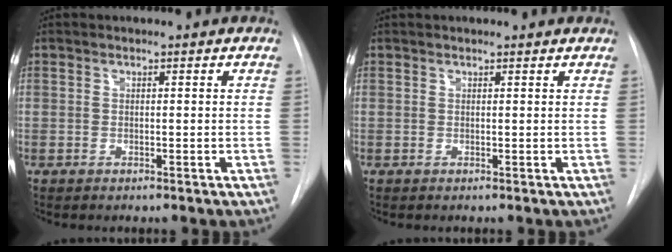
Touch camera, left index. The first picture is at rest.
{"total": 2.7, "force": [2.6, 0.2, 0.5], "torque": [-0.010, 0.021, 0.029]}